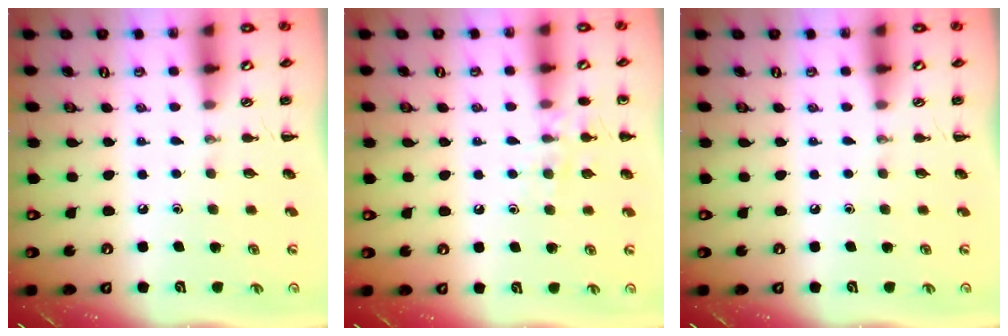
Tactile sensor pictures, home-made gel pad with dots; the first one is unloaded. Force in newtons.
{"total": 8.5, "press": 8.4, "slide": 1.4}
{"total": 0.0}